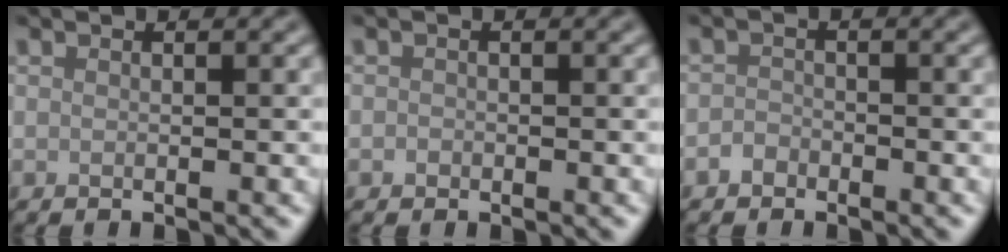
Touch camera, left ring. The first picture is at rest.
{"total": 0.6, "force": [-0.3, 0.5, 0.1], "torque": [0.000, -0.004, -0.006]}
{"total": 1.2, "force": [-0.8, 0.8, 0.2], "torque": [0.001, 0.004, -0.017]}